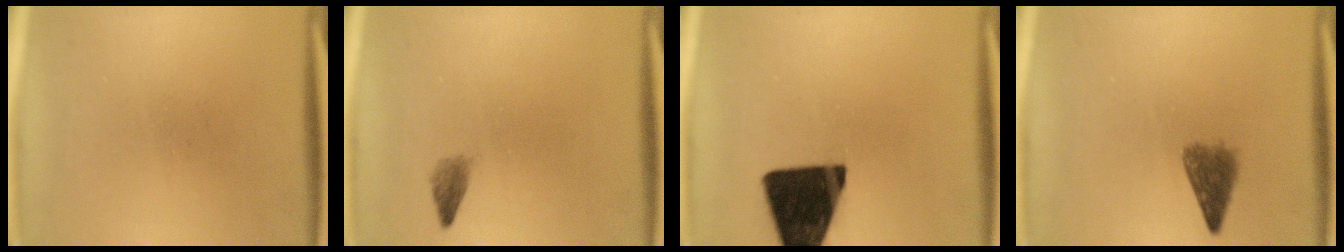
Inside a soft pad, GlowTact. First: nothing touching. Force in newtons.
{"total": 1.4}
{"total": 18.3}
{"total": 3.8}